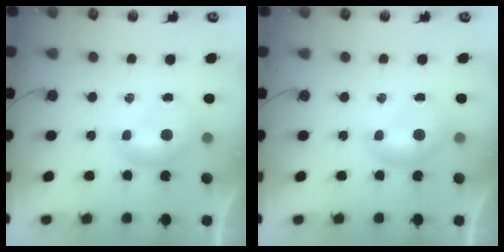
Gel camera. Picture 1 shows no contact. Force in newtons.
{"total": 0.0}